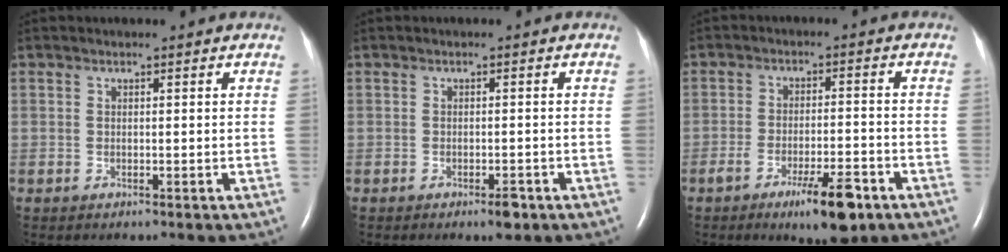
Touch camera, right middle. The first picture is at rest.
{"total": 1.9, "force": [-1.2, 0.6, 1.3], "torque": [-0.020, 0.000, -0.014]}
{"total": 8.3, "force": [-4.9, 1.7, 6.5], "torque": [-0.105, -0.009, -0.072]}